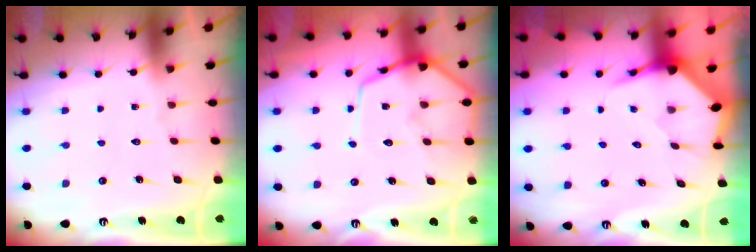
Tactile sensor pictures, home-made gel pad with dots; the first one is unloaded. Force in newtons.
{"total": 10.6, "press": 10.6, "slide": 1.0}
{"total": 3.6, "press": 3.6, "slide": 0.5}